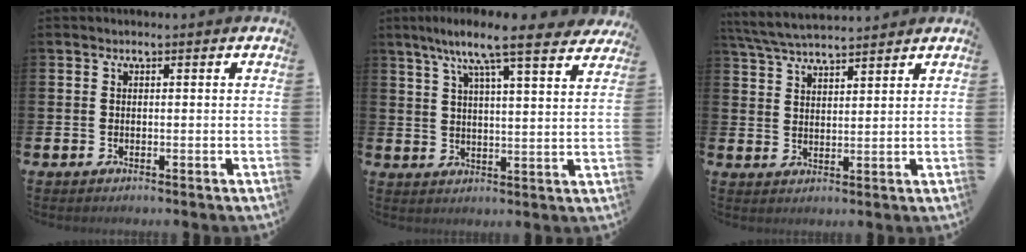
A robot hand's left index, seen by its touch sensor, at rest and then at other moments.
{"total": 9.5, "force": [8.1, 1.1, 4.8], "torque": [-0.092, -0.047, 0.134]}
{"total": 5.3, "force": [5.1, 0.4, 1.2], "torque": [-0.044, -0.022, 0.094]}